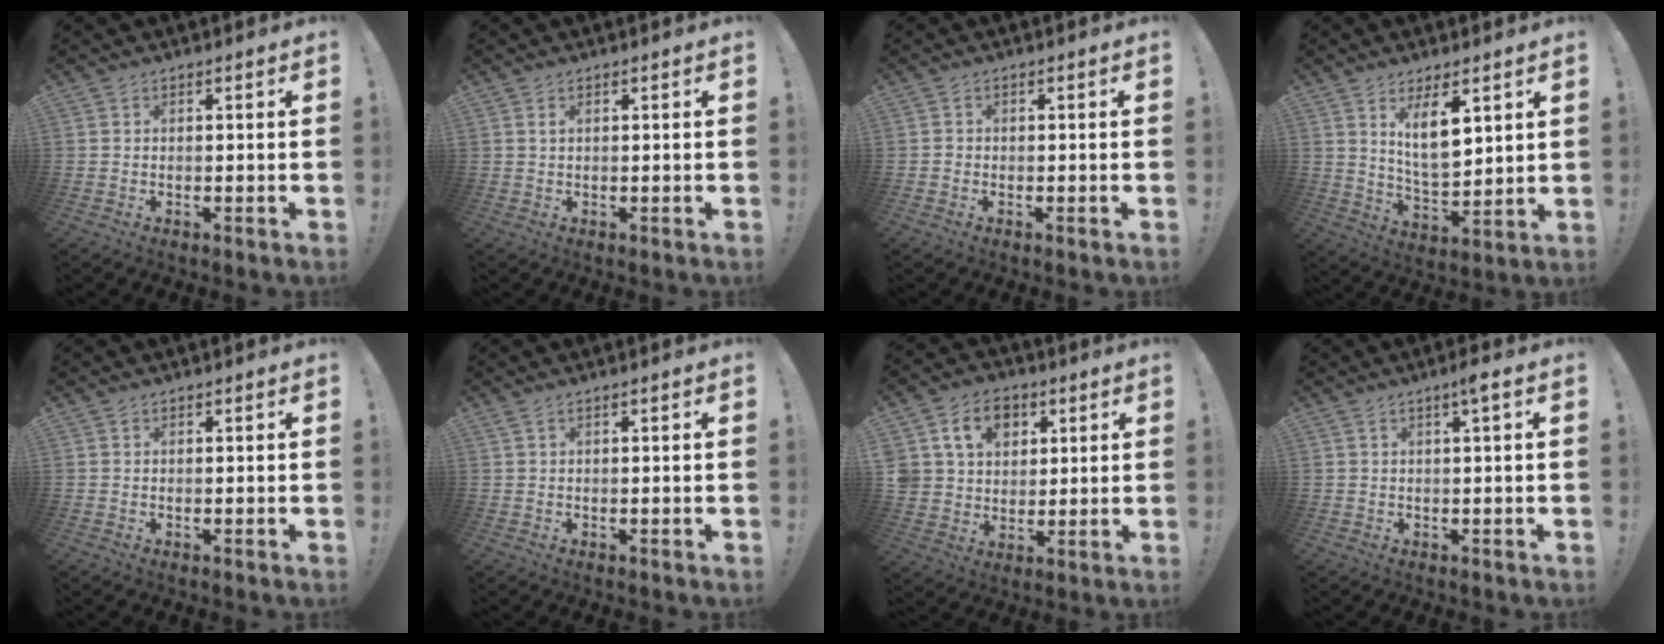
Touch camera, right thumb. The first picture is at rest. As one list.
[{"total": 1.0, "force": [0.5, 0.3, 0.8], "torque": [-0.010, -0.002, 0.007]}, {"total": 1.0, "force": [-0.6, 0.7, 0.3], "torque": [-0.008, 0.004, -0.011]}, {"total": 10.8, "force": [5.2, 4.7, 8.2], "torque": [-0.140, -0.033, 0.091]}, {"total": 0.0}, {"total": 1.0, "force": [0.3, -0.2, 0.9], "torque": [-0.022, 0.001, 0.005]}, {"total": 13.1, "force": [5.6, 10.1, 6.1], "torque": [-0.089, -0.018, 0.111]}, {"total": 3.4, "force": [1.0, -0.3, 3.2], "torque": [-0.051, -0.002, 0.010]}]